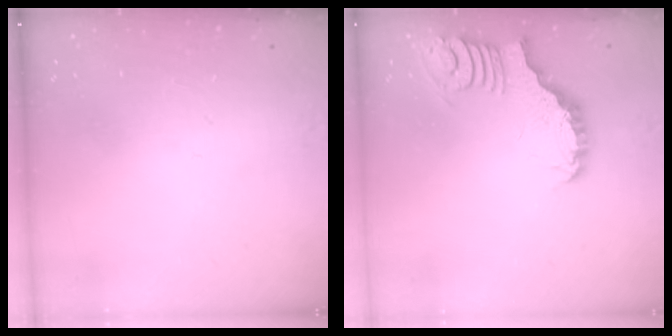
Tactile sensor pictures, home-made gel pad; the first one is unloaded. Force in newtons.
{"total": 3.5, "press": 3.5, "slide": 0.6}